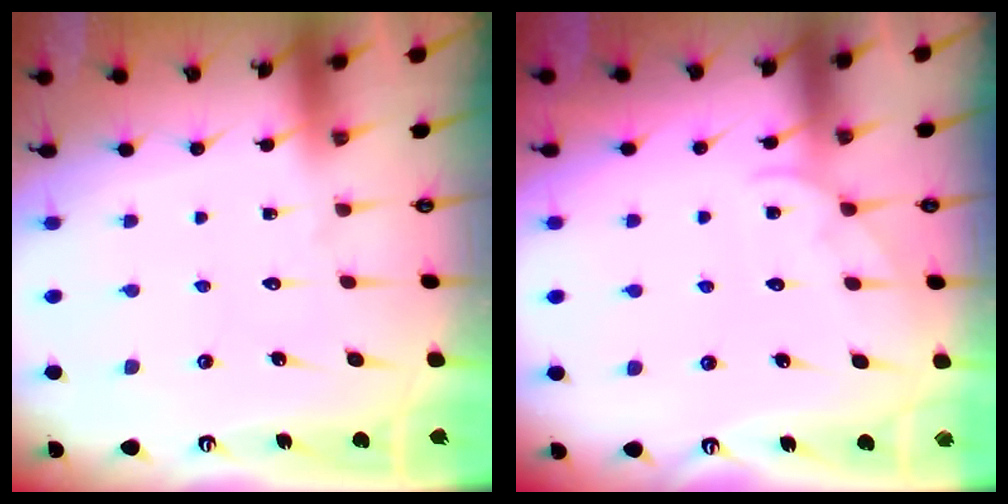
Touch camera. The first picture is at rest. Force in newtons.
{"total": 2.3, "press": 2.3, "slide": 0.3}